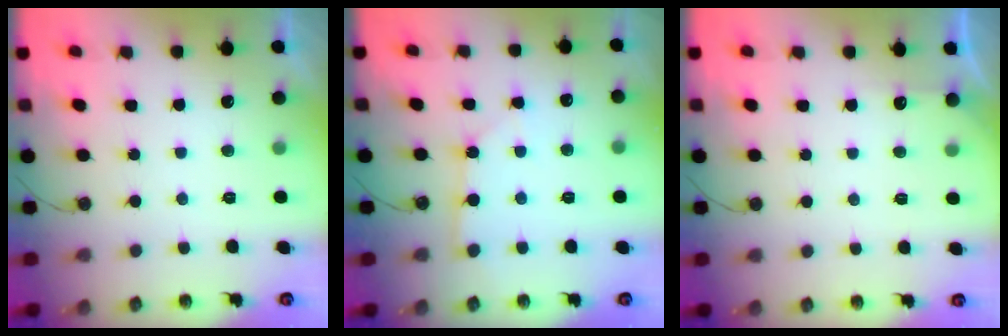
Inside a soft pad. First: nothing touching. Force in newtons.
{"total": 3.0, "press": 2.9, "slide": 0.3}
{"total": 2.9, "press": 2.9, "slide": 0.3}